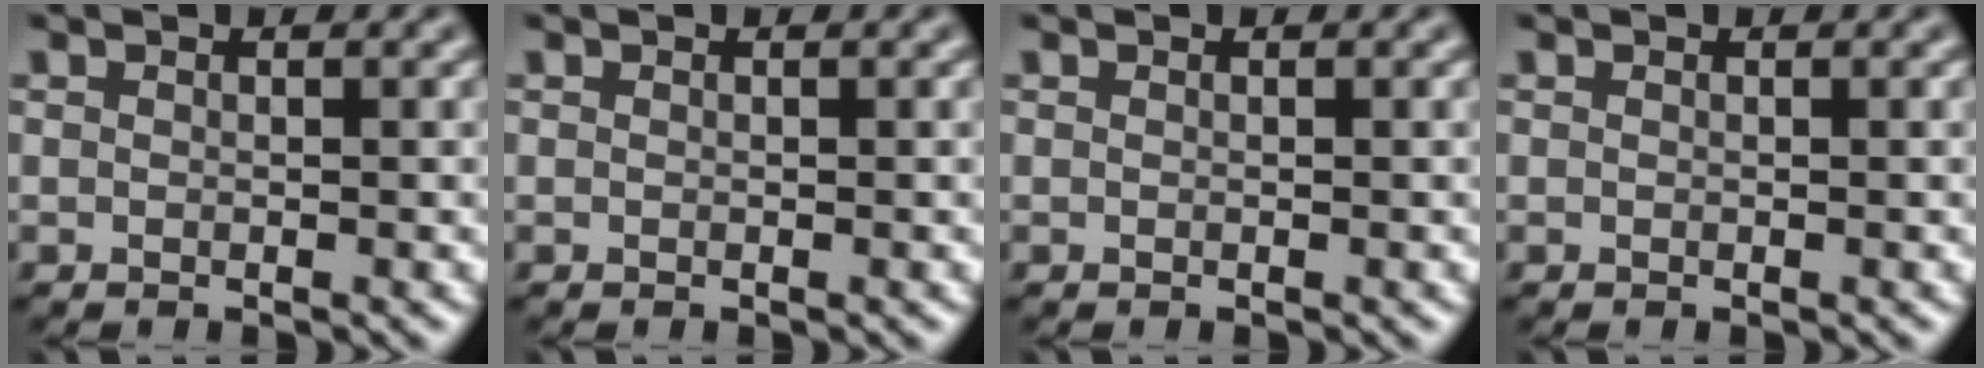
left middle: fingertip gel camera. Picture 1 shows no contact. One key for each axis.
{"total": 0.0}
{"total": 0.0}
{"total": 0.0}